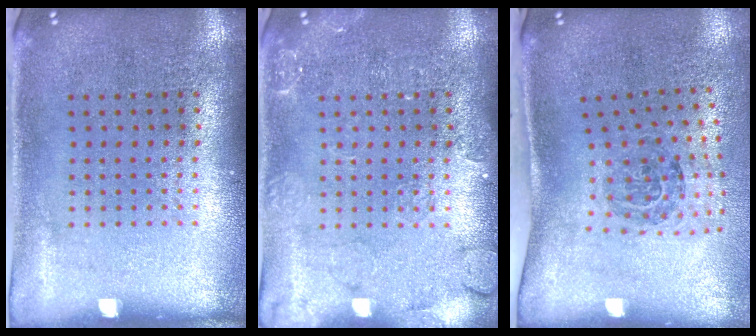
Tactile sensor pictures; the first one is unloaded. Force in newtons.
{"total": 2.4, "press": 2.4, "slide": 0.4}
{"total": 1.7, "press": 1.2, "slide": 1.2}